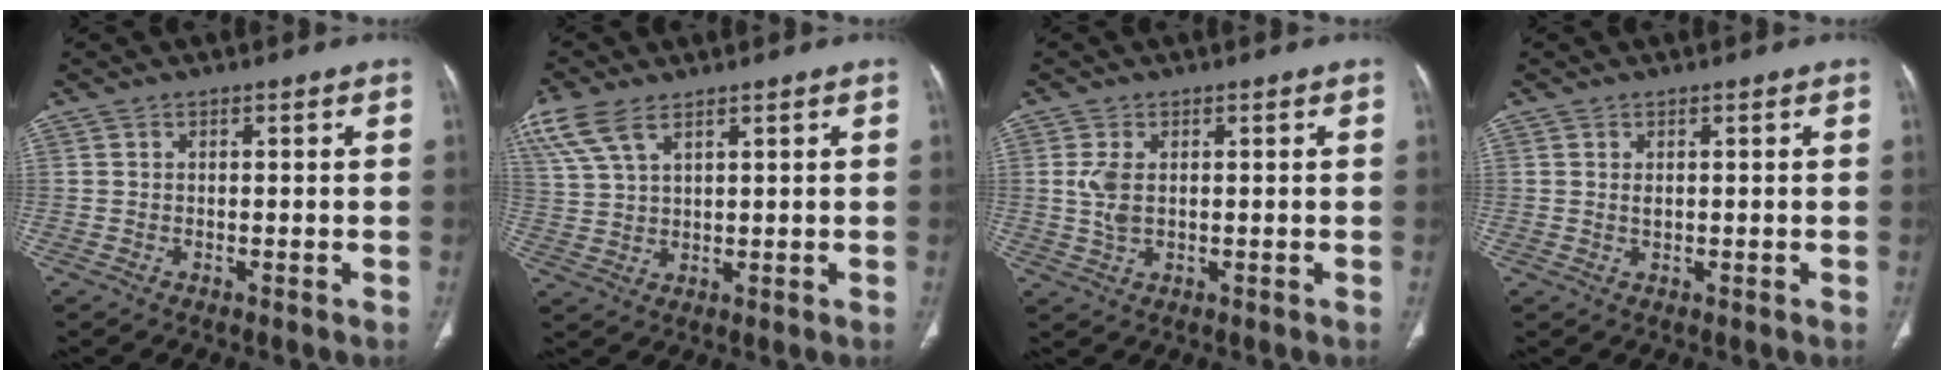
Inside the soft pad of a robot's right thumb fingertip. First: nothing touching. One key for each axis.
{"total": 10.0, "fx": 6.0, "fy": 4.8, "fz": 6.4, "tx": -0.152, "ty": 0.000, "tz": 0.126}
{"total": 3.8, "fx": 0.5, "fy": 2.1, "fz": 3.1, "tx": -0.077, "ty": -0.001, "tz": 0.014}
{"total": 0.9, "fx": 0.2, "fy": 0.5, "fz": 0.7, "tx": -0.014, "ty": -0.002, "tz": 0.007}